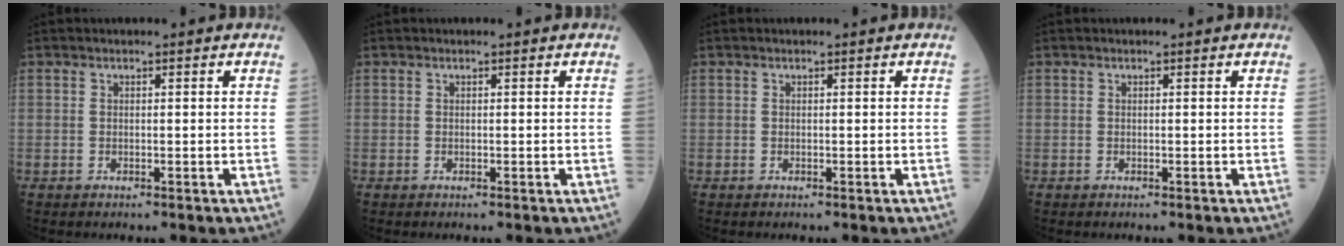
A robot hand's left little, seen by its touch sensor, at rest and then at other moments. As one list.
[{"total": 0.0}, {"total": 0.0}, {"total": 0.0}]